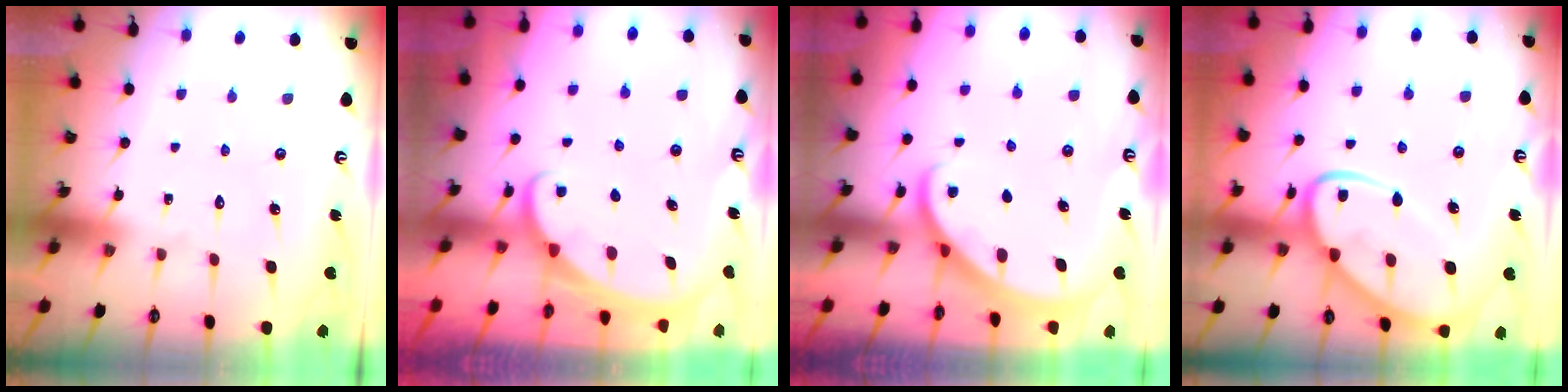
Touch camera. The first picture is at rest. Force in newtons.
{"total": 1.7, "press": 1.7, "slide": 0.1}
{"total": 1.9, "press": 1.9, "slide": 0.2}
{"total": 13.8, "press": 13.8, "slide": 1.0}